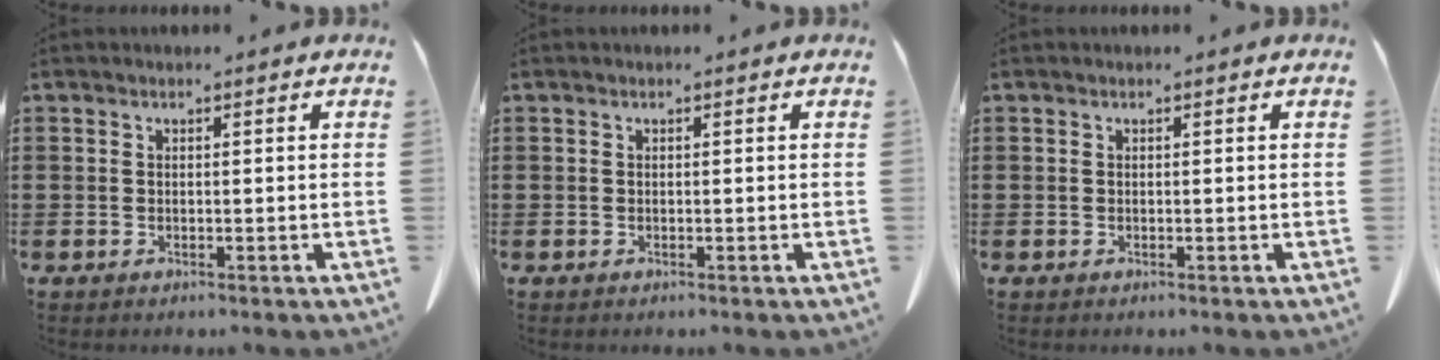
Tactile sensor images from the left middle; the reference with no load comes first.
{"total": 0.0}
{"total": 0.0}